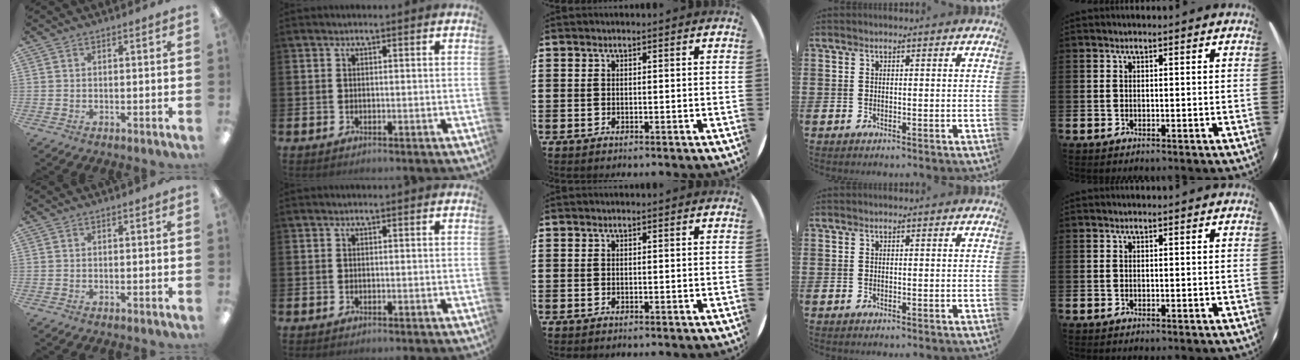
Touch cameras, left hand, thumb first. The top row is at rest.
{}